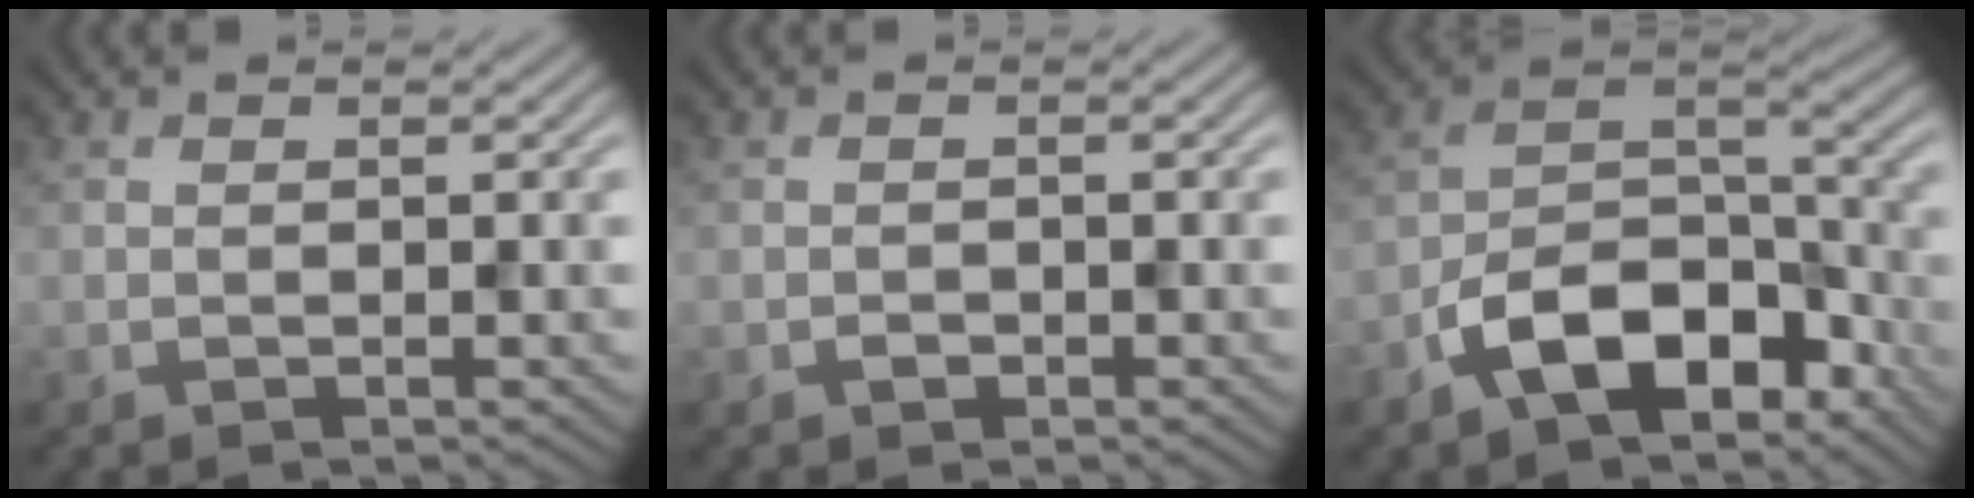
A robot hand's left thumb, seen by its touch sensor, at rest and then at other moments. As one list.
[{"total": 1.0, "force": [-0.5, 0.7, 0.4], "torque": [-0.005, -0.003, -0.011]}, {"total": 11.1, "force": [-6.4, 5.9, 6.9], "torque": [-0.117, -0.002, -0.131]}]